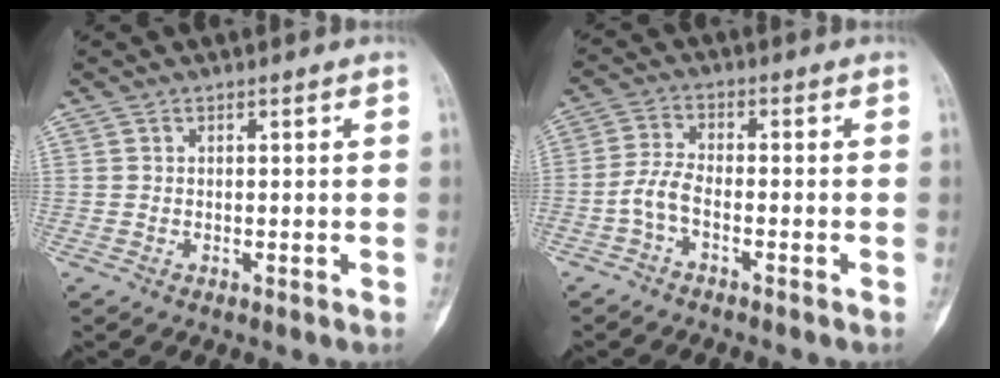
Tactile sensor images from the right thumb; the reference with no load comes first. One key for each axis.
{"total": 4.2, "fx": -2.1, "fy": 1.5, "fz": 3.3, "tx": -0.075, "ty": 0.020, "tz": -0.048}